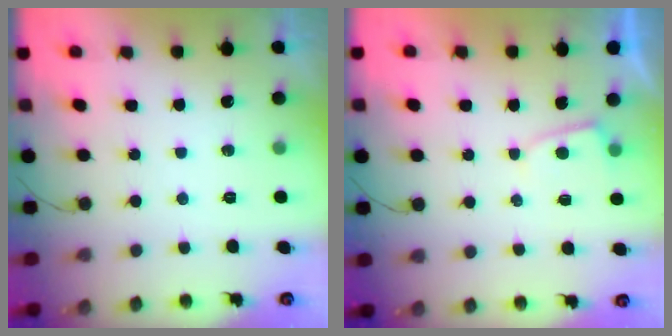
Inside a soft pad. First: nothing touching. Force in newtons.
{"total": 2.3, "press": 2.2, "slide": 0.3}